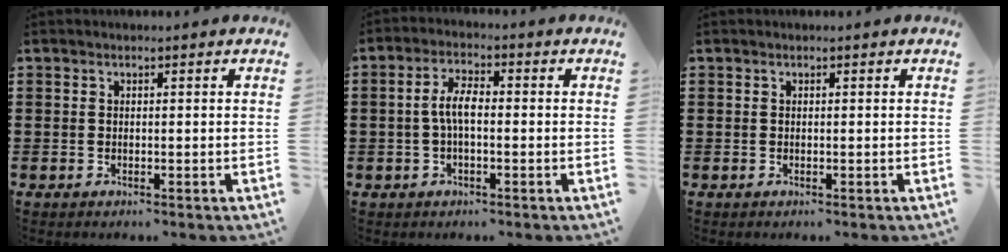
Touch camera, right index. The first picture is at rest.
{"total": 4.5, "force": [-0.5, 1.8, 4.1], "torque": [-0.089, 0.004, -0.014]}
{"total": 0.0}